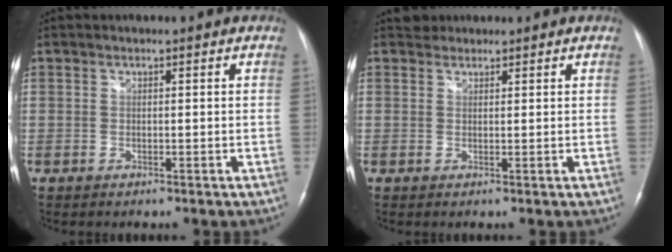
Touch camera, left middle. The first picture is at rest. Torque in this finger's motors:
{"motor_torque": [0.00, 0.02, -0.05, 0.00]}